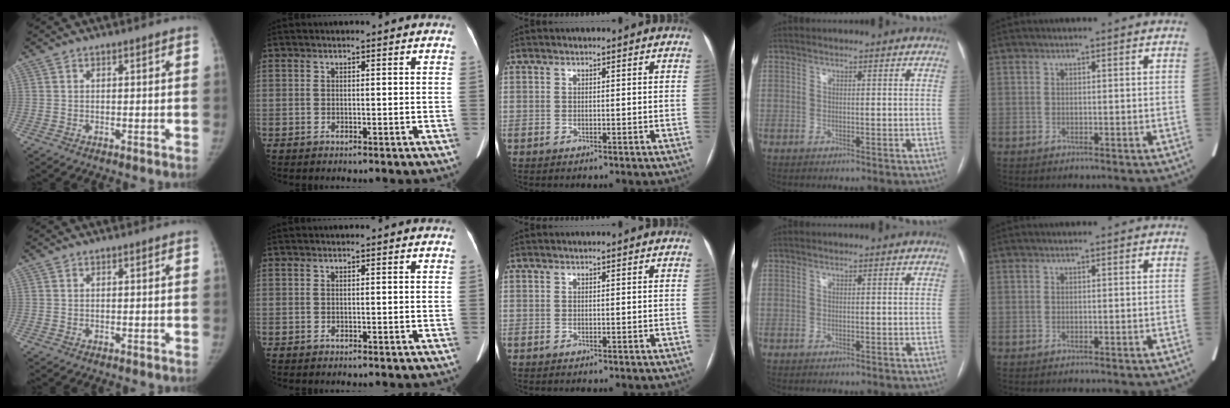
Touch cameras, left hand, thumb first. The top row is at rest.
{}